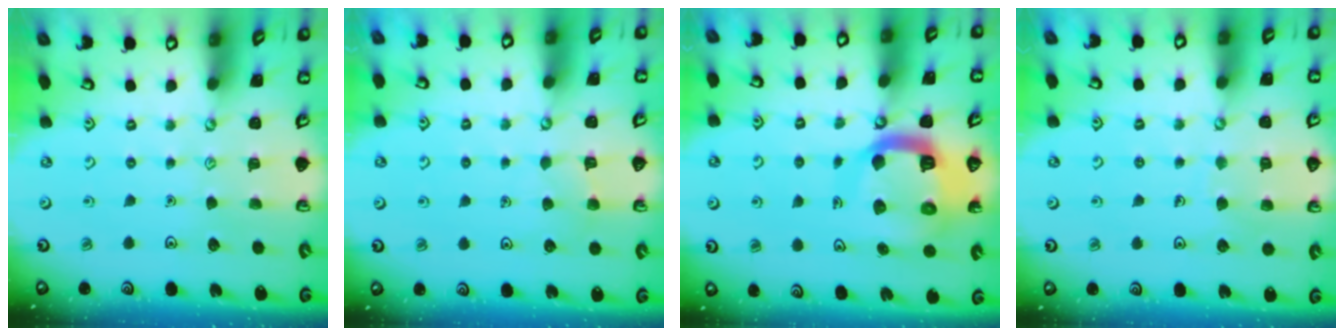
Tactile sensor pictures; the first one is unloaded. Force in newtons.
{"total": 4.9, "press": 4.8, "slide": 0.4}
{"total": 15.0, "press": 14.9, "slide": 1.7}
{"total": 5.8, "press": 5.7, "slide": 0.6}